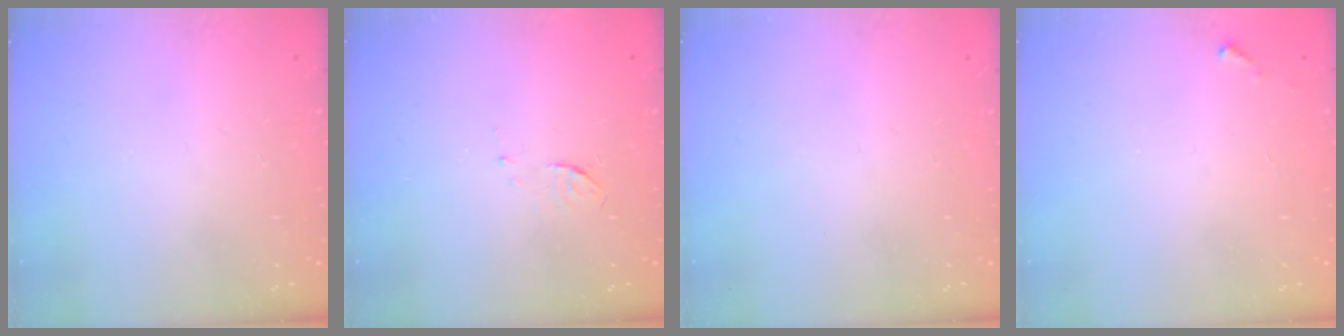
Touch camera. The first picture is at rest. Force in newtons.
{"total": 3.9, "press": 3.9, "slide": 0.4}
{"total": 0.0}
{"total": 2.8, "press": 2.8, "slide": 0.1}